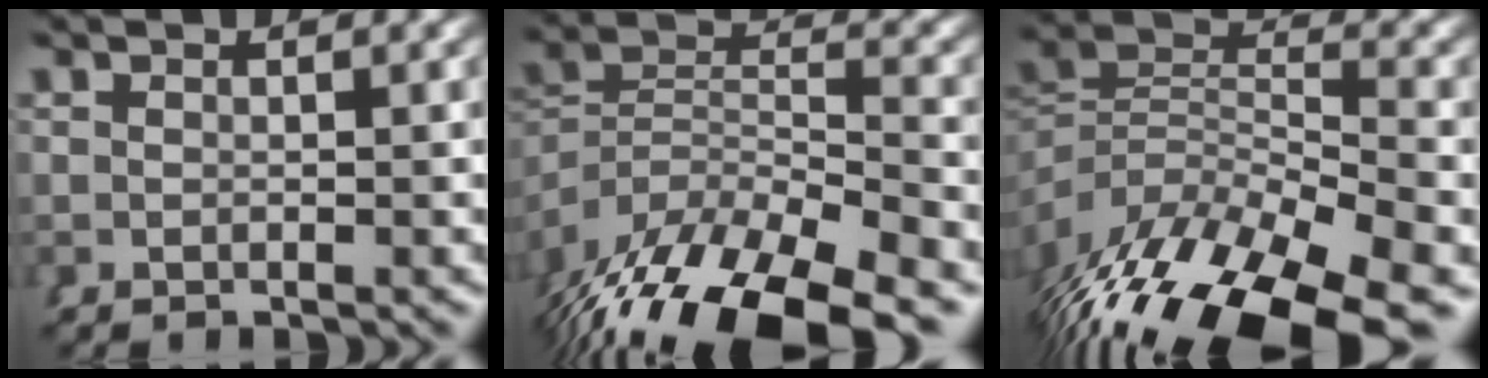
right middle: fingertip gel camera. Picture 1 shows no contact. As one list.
[{"total": 9.5, "force": [-4.9, 5.1, 6.2], "torque": [-0.135, -0.049, -0.056]}, {"total": 11.4, "force": [-5.1, 6.5, 7.9], "torque": [-0.146, -0.041, -0.056]}]